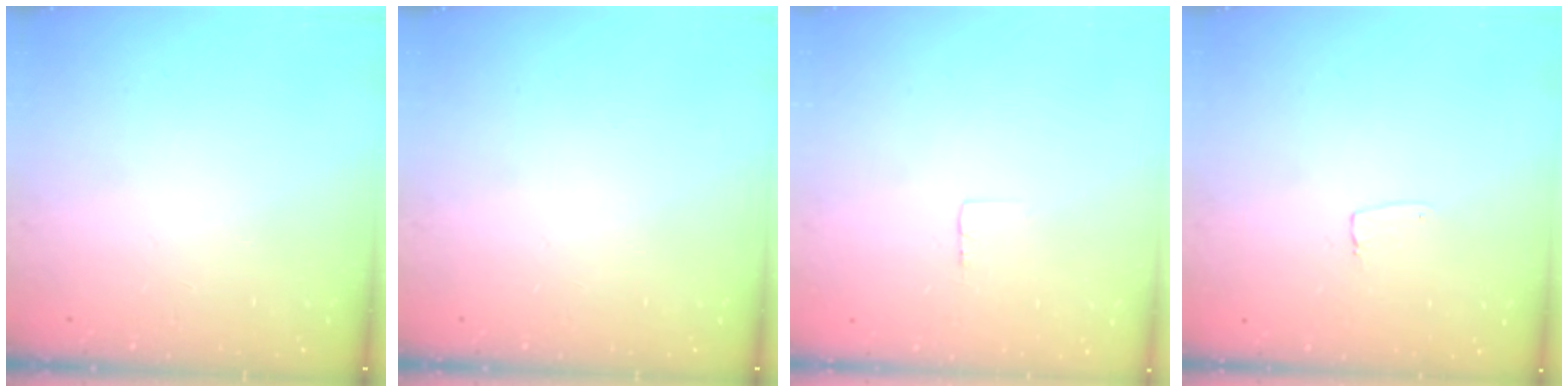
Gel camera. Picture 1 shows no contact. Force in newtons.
{"total": 0.0}
{"total": 2.3, "press": 2.3, "slide": 0.1}
{"total": 3.5, "press": 3.5, "slide": 0.2}